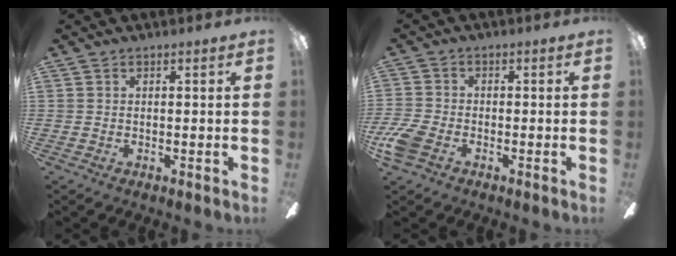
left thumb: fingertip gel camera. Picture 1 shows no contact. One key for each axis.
{"total": 6.2, "fx": -2.7, "fy": 3.9, "fz": 3.9, "tx": -0.096, "ty": 0.006, "tz": -0.053}